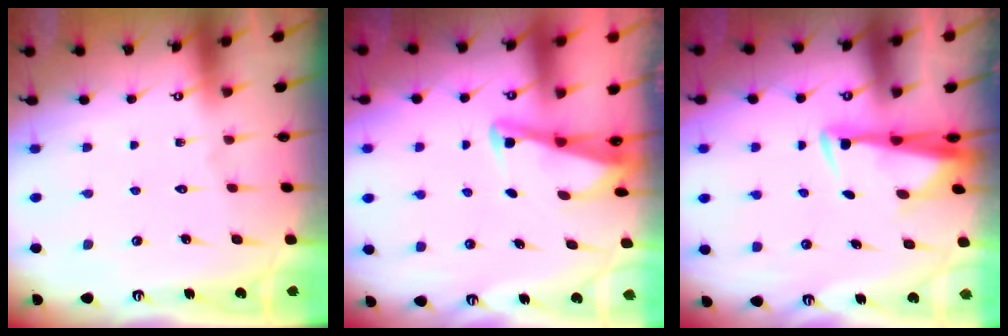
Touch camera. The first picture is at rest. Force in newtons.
{"total": 2.9, "press": 2.8, "slide": 0.3}
{"total": 3.3, "press": 3.3, "slide": 0.7}